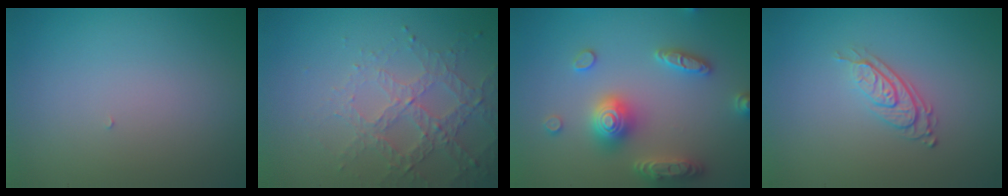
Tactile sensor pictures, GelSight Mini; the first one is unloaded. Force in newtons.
{"total": 3.1, "press": 3.0, "slide": 0.8}
{"total": 5.4, "press": 5.3, "slide": 0.9}
{"total": 2.8, "press": 2.0, "slide": 2.1}